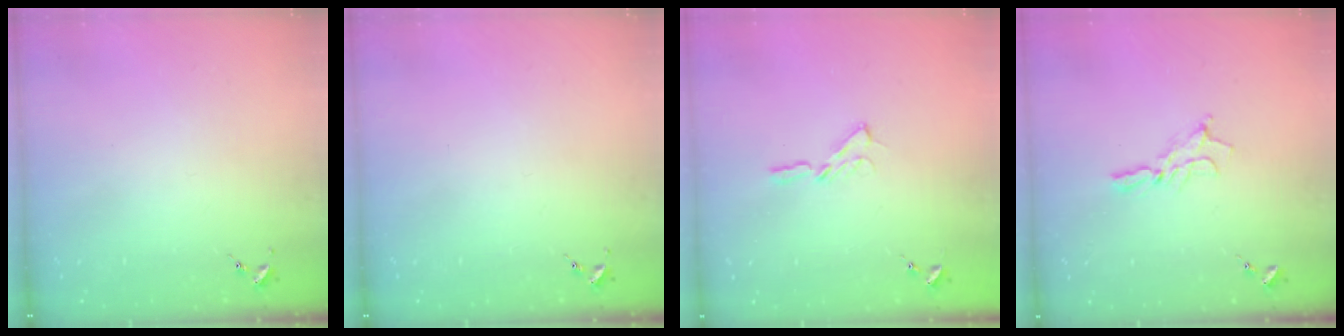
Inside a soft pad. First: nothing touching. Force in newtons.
{"total": 0.0}
{"total": 3.5, "press": 3.5, "slide": 0.4}
{"total": 8.7, "press": 8.6, "slide": 0.6}